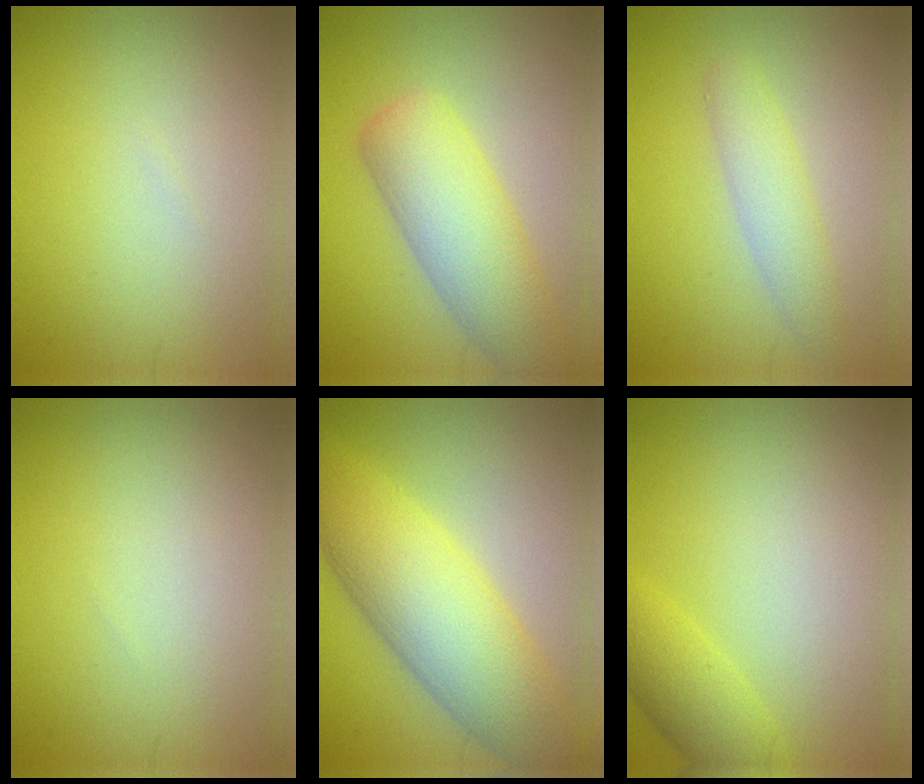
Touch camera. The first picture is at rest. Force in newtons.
{"total": 6.7, "press": 6.7, "slide": 0.4}
{"total": 2.9, "press": 2.9, "slide": 0.1}
{"total": 0.0}
{"total": 9.2, "press": 9.2, "slide": 0.1}
{"total": 3.0, "press": 3.0, "slide": 0.1}